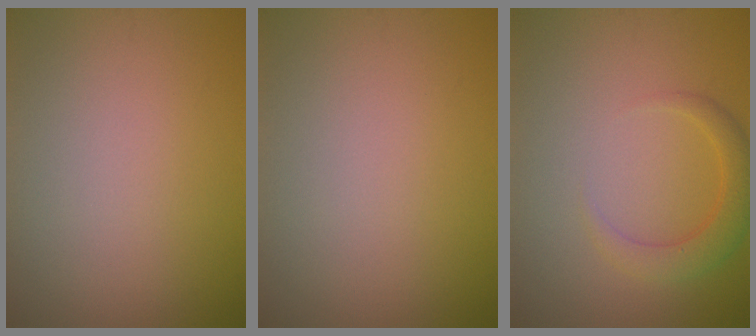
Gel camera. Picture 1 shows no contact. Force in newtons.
{"total": 0.0}
{"total": 2.8, "press": 2.8, "slide": 0.2}